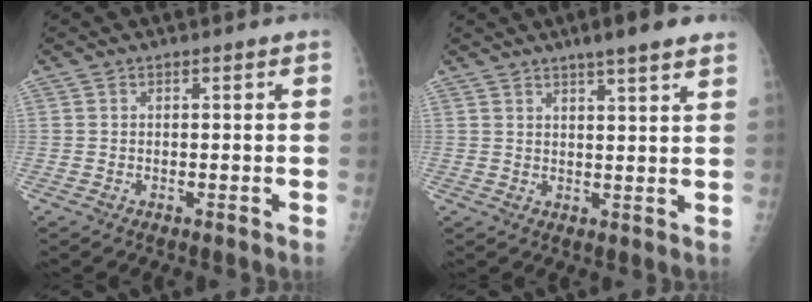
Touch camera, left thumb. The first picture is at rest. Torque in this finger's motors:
{"motor_torque": [1.77, 0.48, 0.40, -0.38, 0.15]}